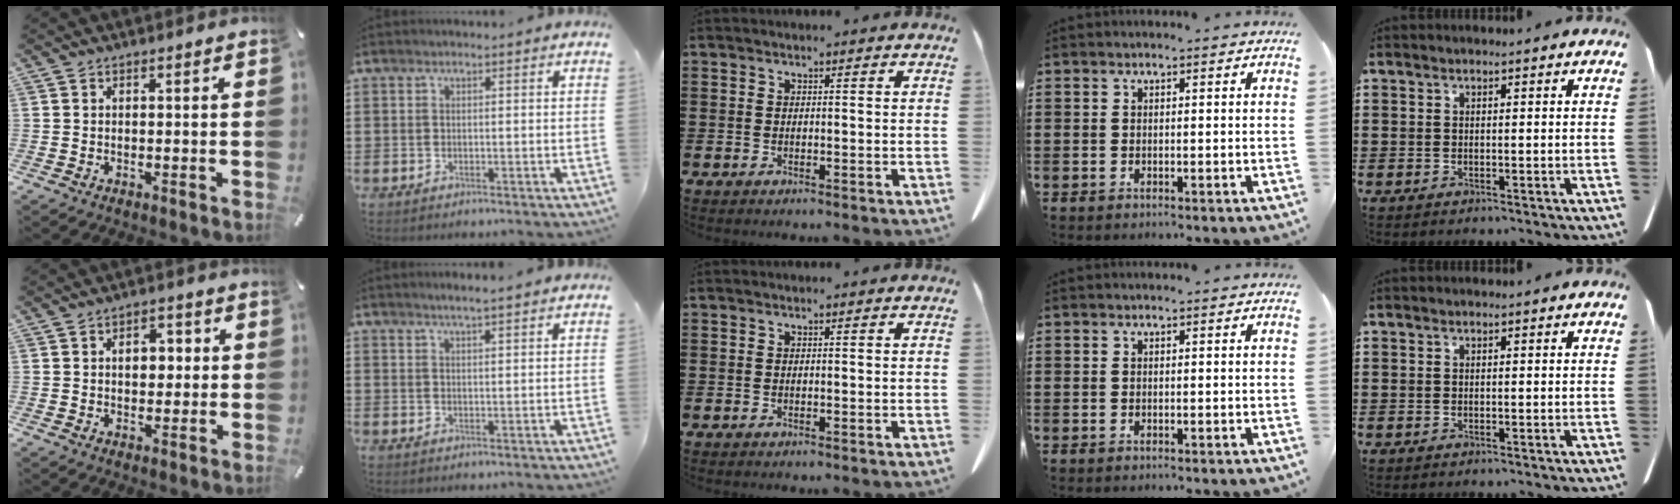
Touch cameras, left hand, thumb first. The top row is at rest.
{"thumb": {"total": 5.4, "force": [0.4, 3.8, 3.7], "torque": [-0.037, -0.004, -0.005]}, "index": {"total": 2.0, "force": [1.9, -0.2, 0.7], "torque": [-0.017, 0.000, 0.035]}}